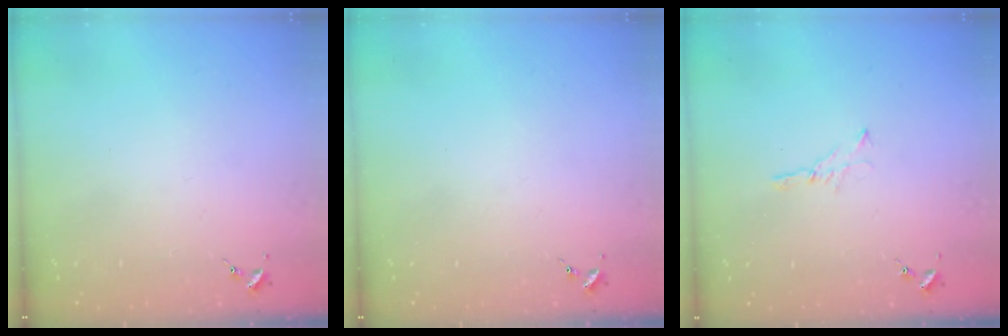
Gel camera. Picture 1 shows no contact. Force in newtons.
{"total": 0.0}
{"total": 3.5, "press": 3.5, "slide": 0.4}